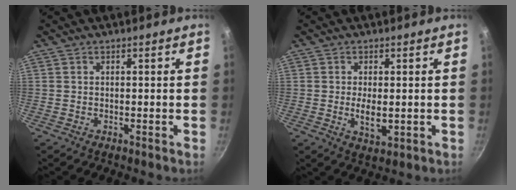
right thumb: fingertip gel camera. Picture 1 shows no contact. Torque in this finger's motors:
{"motor_torque": [1.49, 3.51, 0.31, 0.43, 0.13]}